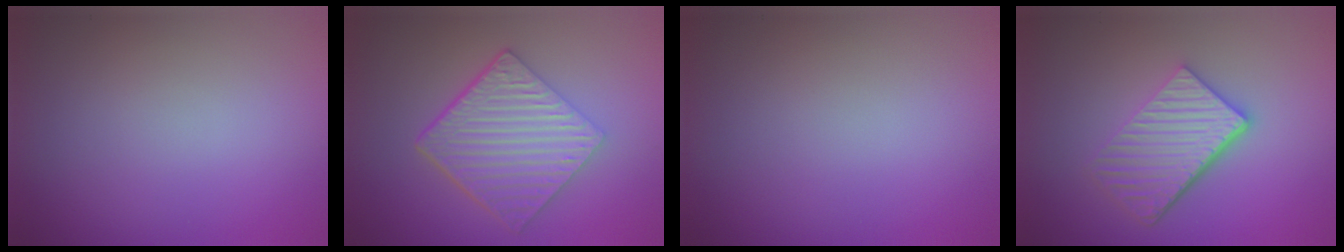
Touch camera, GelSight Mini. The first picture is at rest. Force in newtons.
{"total": 7.0, "press": 4.7, "slide": 5.2}
{"total": 0.0}
{"total": 5.3, "press": 3.8, "slide": 3.7}